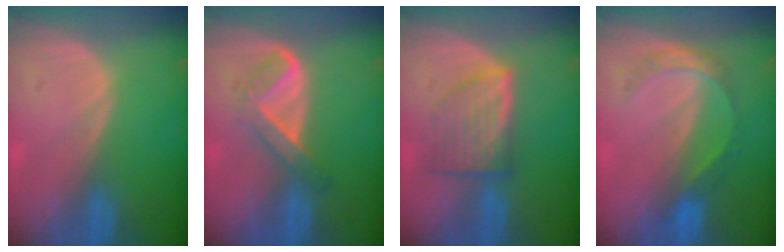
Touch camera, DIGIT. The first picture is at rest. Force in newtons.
{"total": 5.5, "press": 4.6, "slide": 3.0}
{"total": 6.6, "press": 6.1, "slide": 2.5}
{"total": 4.5, "press": 4.5, "slide": 0.2}